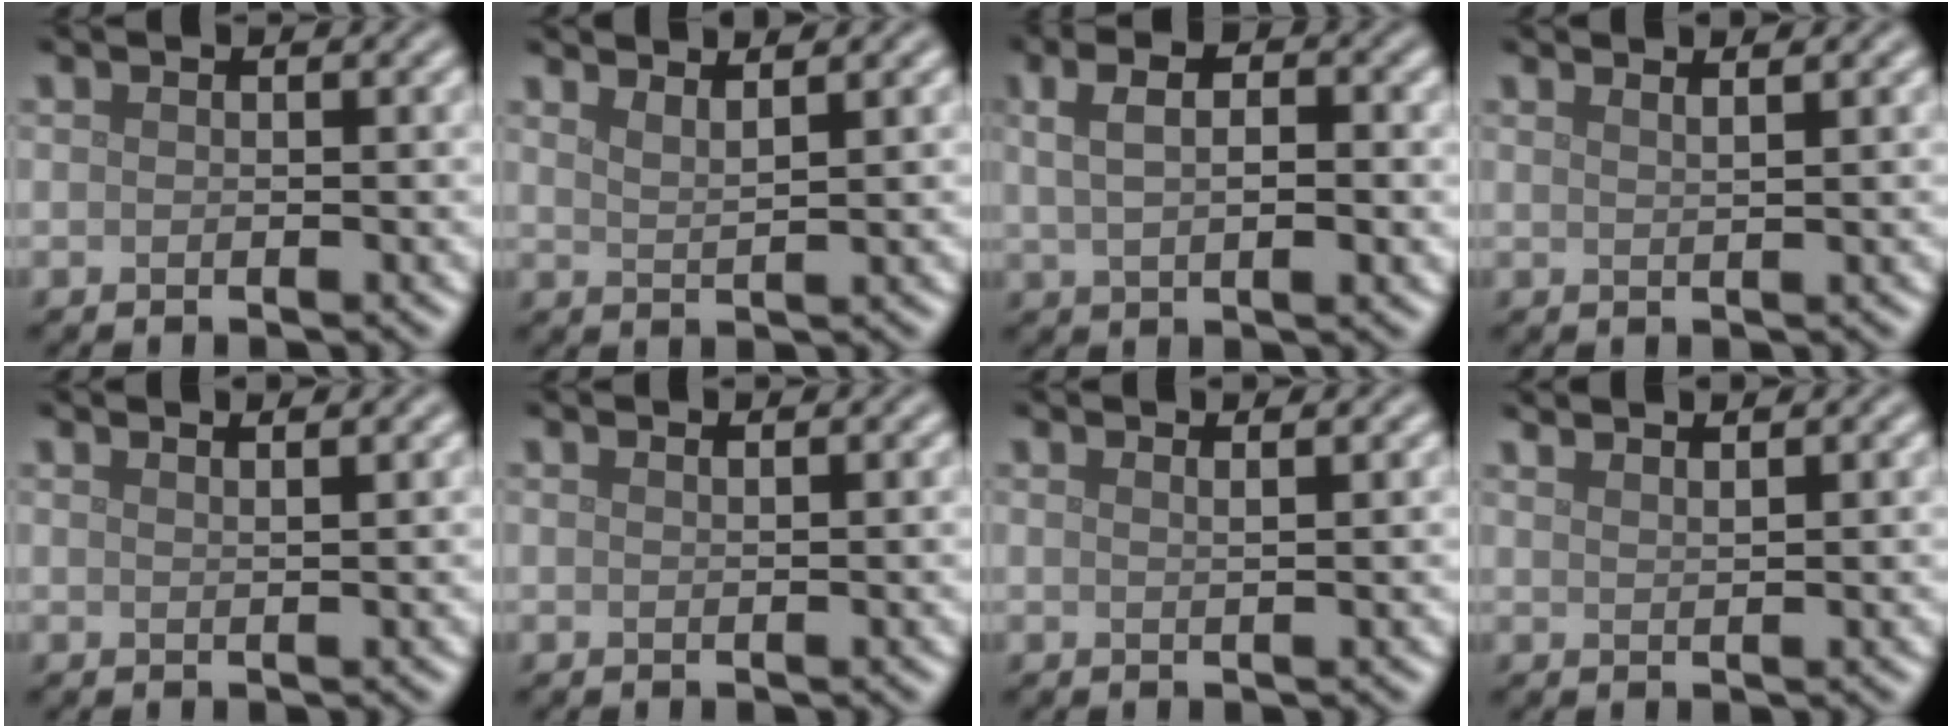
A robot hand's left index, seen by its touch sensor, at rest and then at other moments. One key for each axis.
{"total": 2.4, "fx": 2.0, "fy": 0.6, "fz": 1.2, "tx": -0.010, "ty": 0.009, "tz": 0.023}
{"total": 5.2, "fx": 1.3, "fy": 2.2, "fz": 4.5, "tx": -0.075, "ty": 0.012, "tz": 0.020}
{"total": 2.3, "fx": 1.7, "fy": 0.9, "fz": 1.3, "tx": 0.007, "ty": 0.008, "tz": -0.004}
{"total": 2.6, "fx": 2.0, "fy": 1.0, "fz": 1.5, "tx": 0.009, "ty": 0.010, "tz": -0.003}
{"total": 0.8, "fx": 0.6, "fy": 0.3, "fz": 0.5, "tx": -0.002, "ty": 0.000, "tz": 0.004}
{"total": 1.8, "fx": 1.2, "fy": 0.7, "fz": 1.2, "tx": 0.000, "ty": 0.005, "tz": -0.006}
{"total": 2.5, "fx": 2.0, "fy": 0.7, "fz": 1.3, "tx": 0.003, "ty": 0.007, "tz": 0.010}